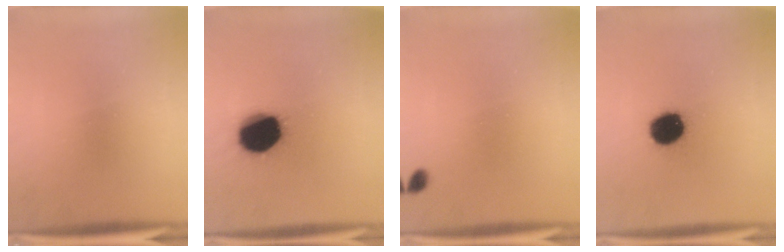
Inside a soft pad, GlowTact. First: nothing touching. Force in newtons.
{"total": 17.4}
{"total": 1.1}
{"total": 11.8}